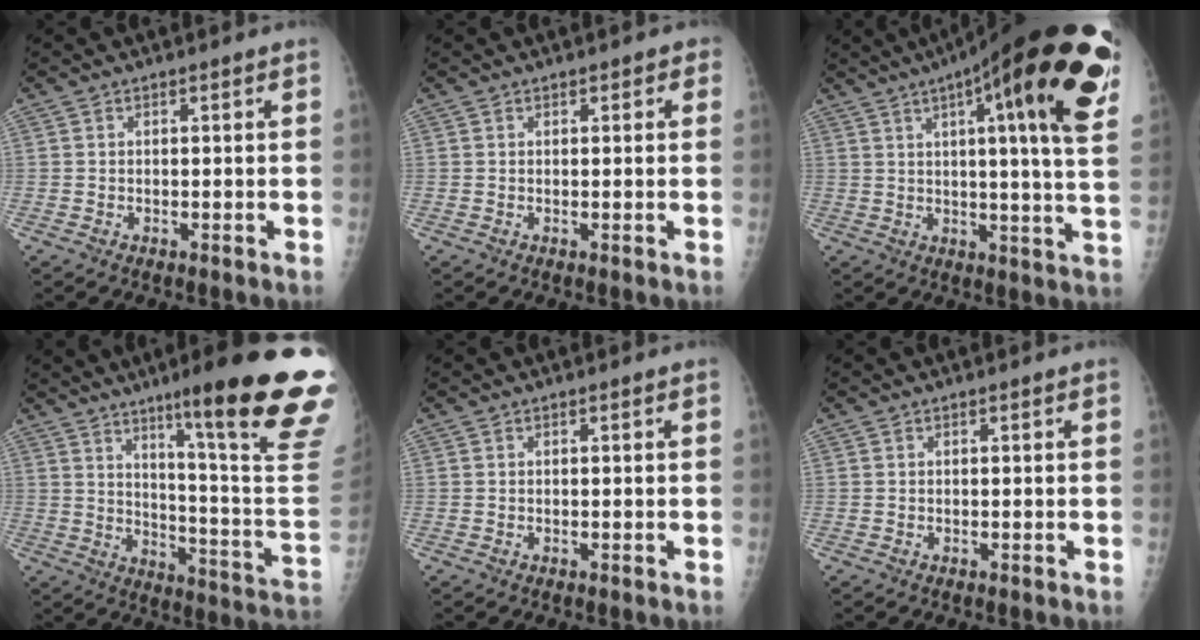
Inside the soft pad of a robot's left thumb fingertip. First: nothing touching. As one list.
[{"total": 1.6, "force": [0.7, 0.9, 1.2], "torque": [-0.004, 0.002, 0.006]}, {"total": 26.6, "force": [12.9, 4.5, 22.8], "torque": [-0.282, -0.016, 0.170]}, {"total": 26.5, "force": [15.6, 2.0, 21.4], "torque": [-0.236, -0.084, 0.224]}, {"total": 0.0}, {"total": 0.0}]